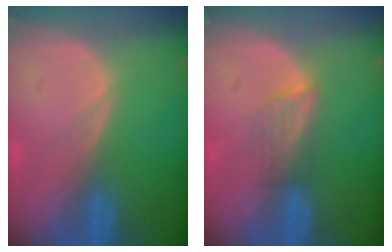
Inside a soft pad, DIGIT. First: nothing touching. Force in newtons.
{"total": 3.2, "press": 2.9, "slide": 1.4}